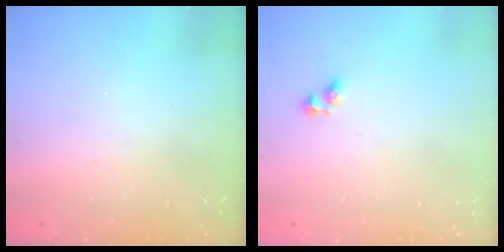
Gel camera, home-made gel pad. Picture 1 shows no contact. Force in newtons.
{"total": 4.0, "press": 4.0, "slide": 0.3}